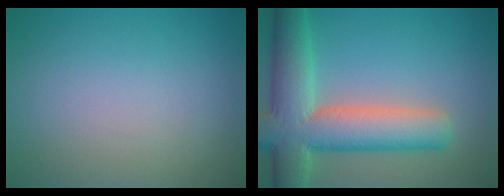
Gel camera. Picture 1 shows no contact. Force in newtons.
{"total": 10.1, "press": 10.1, "slide": 0.7}